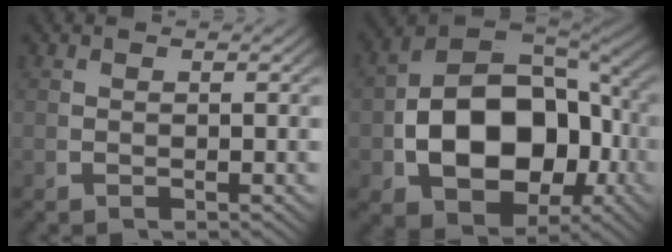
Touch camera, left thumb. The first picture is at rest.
{"total": 15.7, "force": [-1.7, 10.7, 11.4], "torque": [-0.242, -0.058, 0.005]}